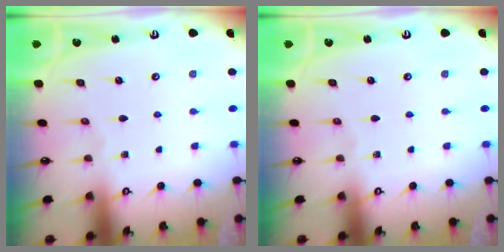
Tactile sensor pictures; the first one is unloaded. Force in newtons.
{"total": 0.0}